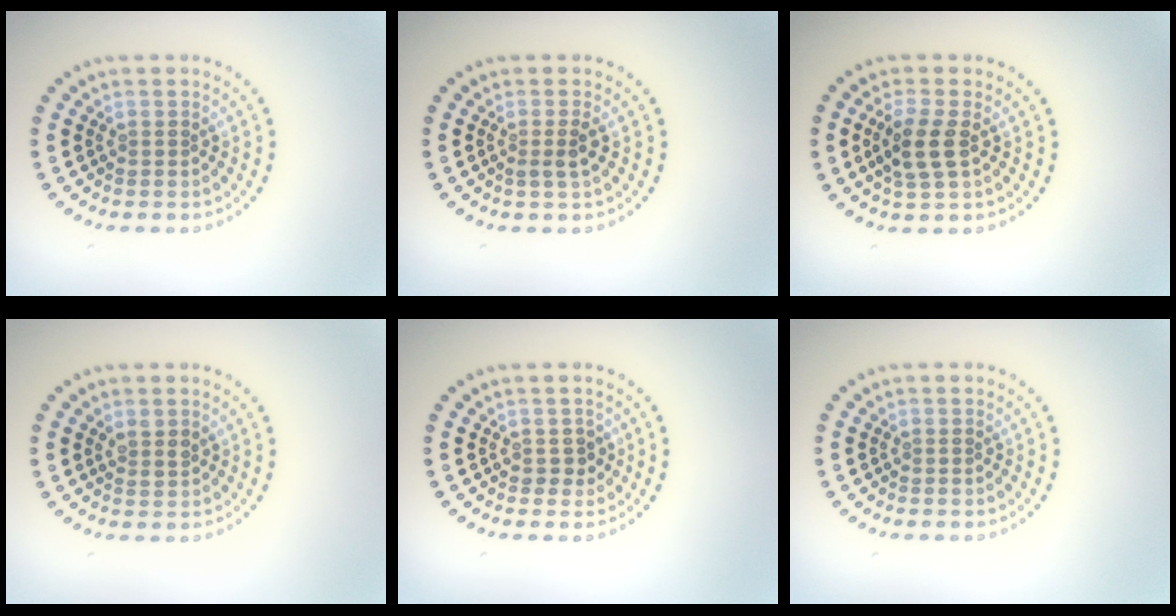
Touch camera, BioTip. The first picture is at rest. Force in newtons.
{"total": 1.5, "press": 1.2, "slide": 0.9}
{"total": 2.9, "press": 2.7, "slide": 1.0}
{"total": 1.1, "press": 1.0, "slide": 0.5}
{"total": 1.1, "press": 0.9, "slide": 0.6}
{"total": 0.0}